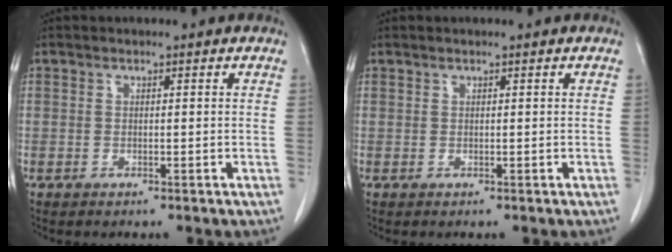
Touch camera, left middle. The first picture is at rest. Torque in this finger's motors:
{"motor_torque": [0.74, -0.98, -0.01, -0.01]}